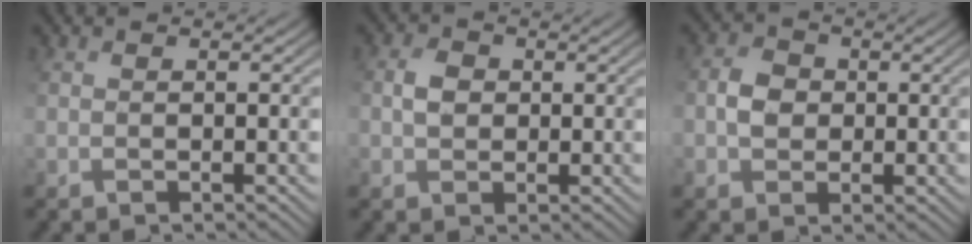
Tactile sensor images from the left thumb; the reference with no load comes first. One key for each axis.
{"total": 2.1, "fx": 0.6, "fy": 1.9, "fz": 0.7, "tx": -0.014, "ty": 0.010, "tz": 0.007}
{"total": 2.8, "fx": 0.2, "fy": 2.6, "fz": 0.9, "tx": -0.017, "ty": 0.010, "tz": -0.001}